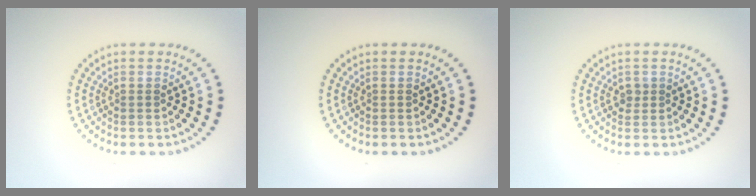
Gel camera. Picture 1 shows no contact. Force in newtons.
{"total": 0.0}
{"total": 0.8, "press": 0.8, "slide": 0.3}